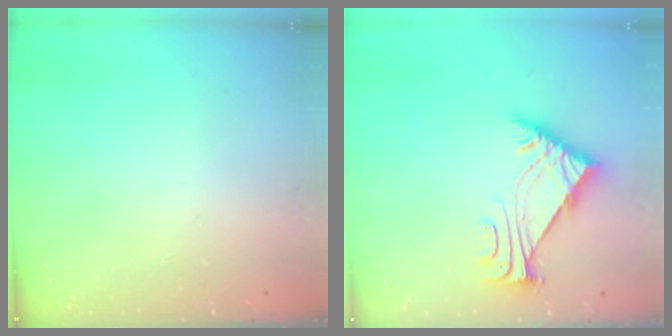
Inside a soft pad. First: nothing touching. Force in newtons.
{"total": 6.1, "press": 6.0, "slide": 1.1}